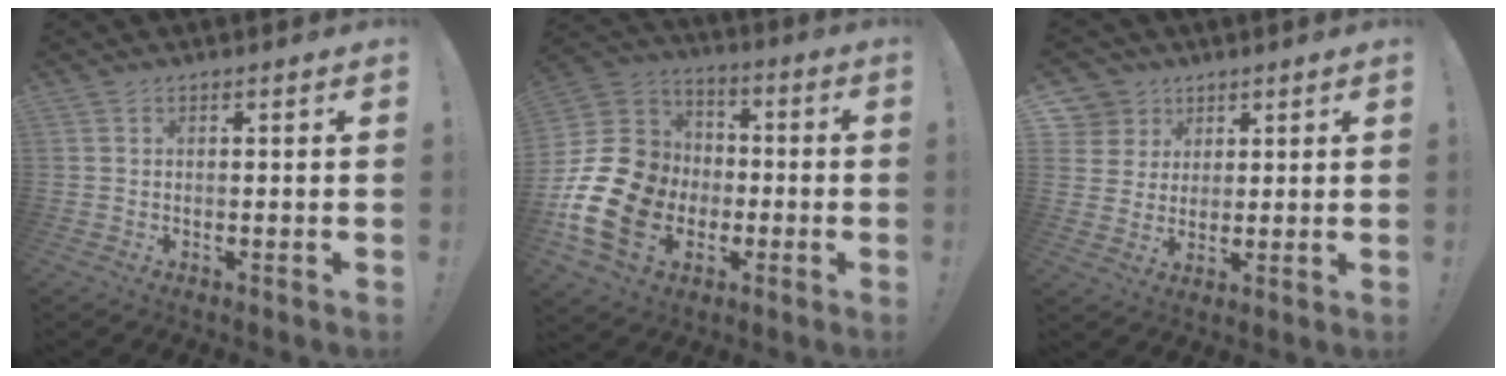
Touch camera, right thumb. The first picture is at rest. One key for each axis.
{"total": 21.8, "fx": -5.1, "fy": 17.6, "fz": 11.7, "tx": -0.222, "ty": 0.037, "tz": -0.059}
{"total": 7.0, "fx": 3.3, "fy": 6.1, "fz": 0.7, "tx": -0.013, "ty": -0.027, "tz": 0.067}